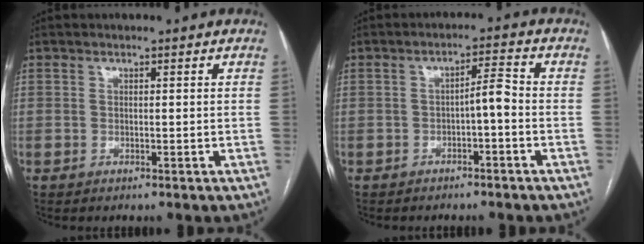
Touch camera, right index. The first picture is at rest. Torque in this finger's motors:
{"motor_torque": [0.40, -0.18, 0.09, 0.05]}